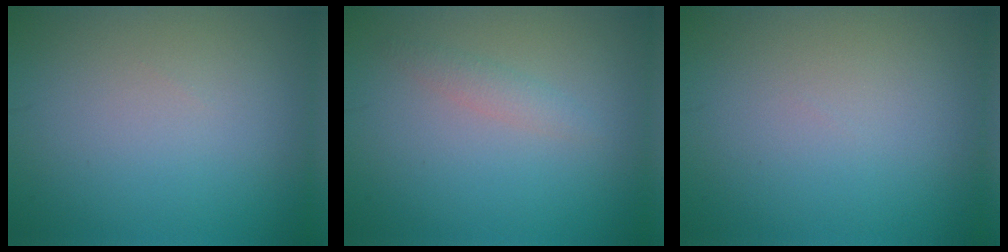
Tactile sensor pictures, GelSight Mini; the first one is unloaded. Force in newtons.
{"total": 1.3, "press": 1.3, "slide": 0.0}
{"total": 0.0}